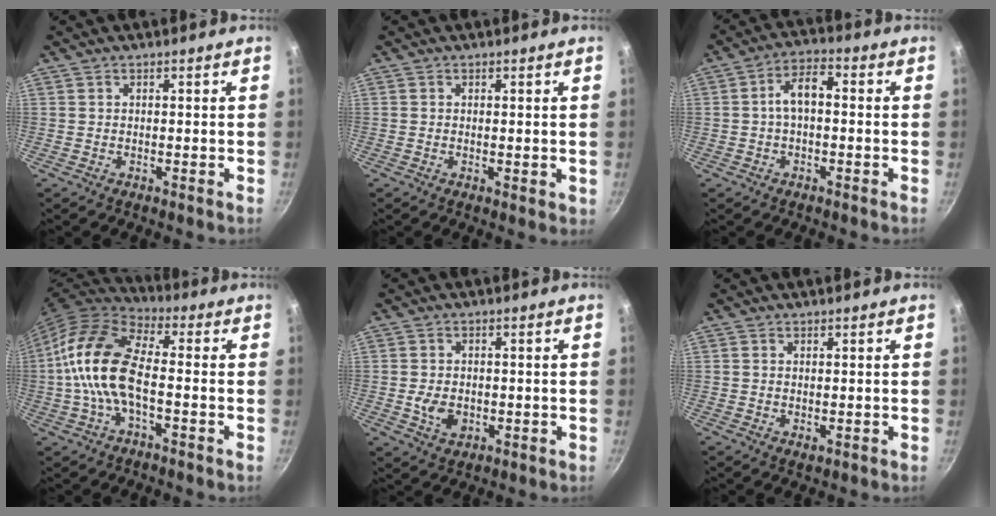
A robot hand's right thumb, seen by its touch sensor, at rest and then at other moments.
{"total": 1.3, "force": [0.2, 0.5, 1.2], "torque": [-0.015, -0.003, 0.001]}
{"total": 6.0, "force": [-0.3, 3.2, 5.0], "torque": [-0.082, 0.030, -0.010]}
{"total": 15.5, "force": [-1.6, 7.6, 13.4], "torque": [-0.254, 0.035, -0.049]}
{"total": 5.3, "force": [-0.8, 3.9, 3.5], "torque": [-0.055, 0.001, -0.008]}
{"total": 1.1, "force": [0.2, 0.7, 0.8], "torque": [-0.013, -0.002, 0.003]}